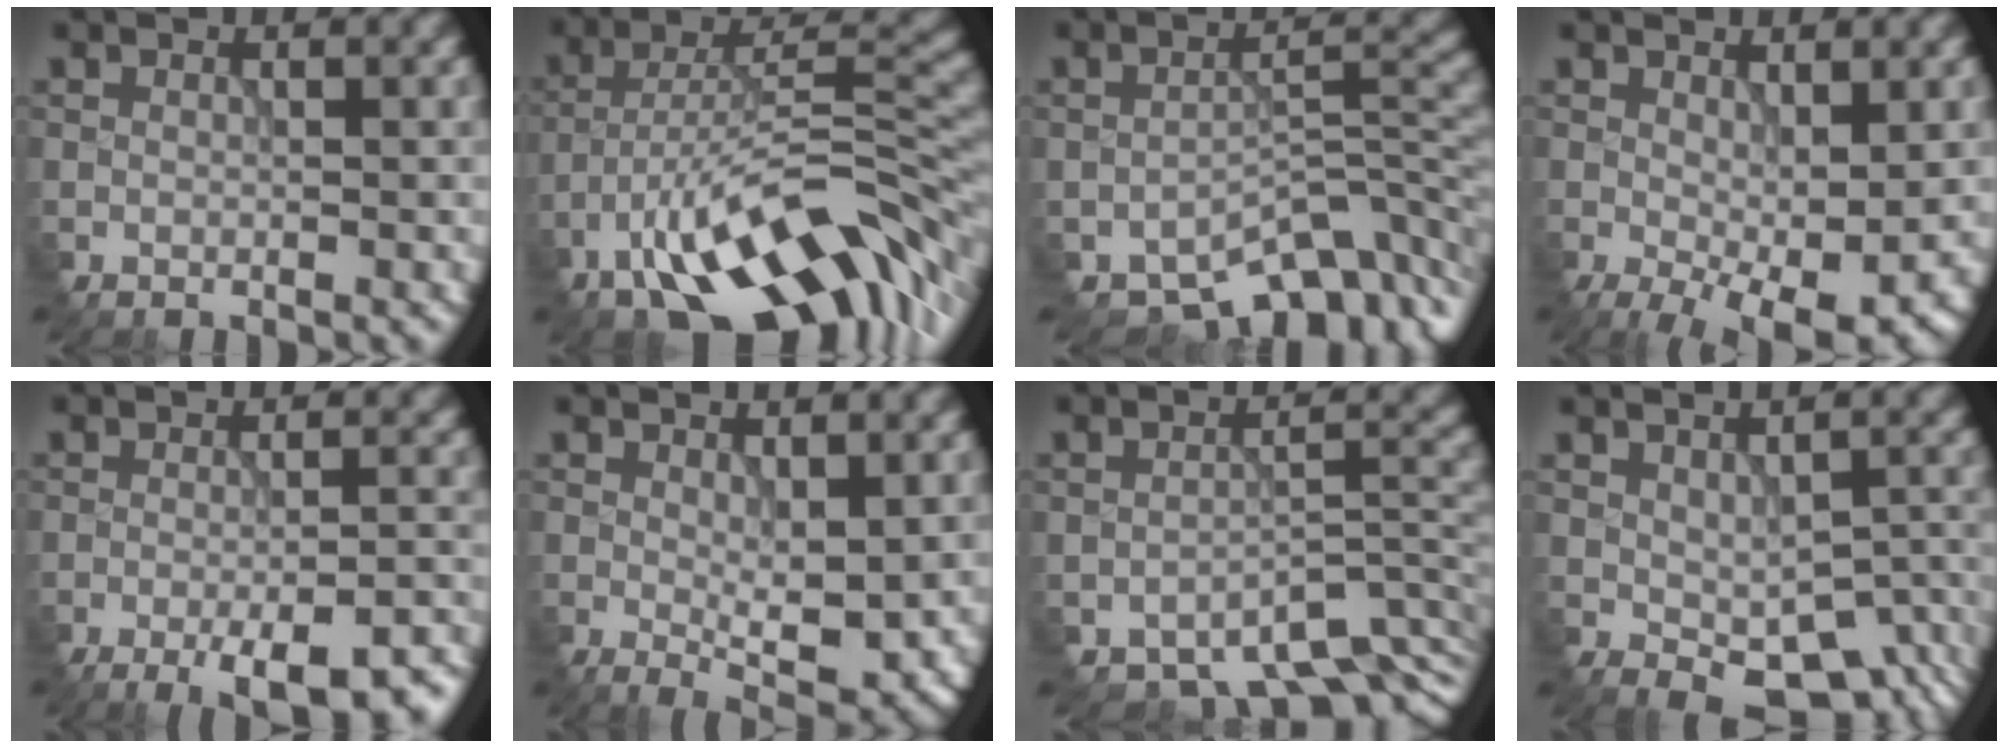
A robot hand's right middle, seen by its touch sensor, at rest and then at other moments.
{"total": 12.9, "force": [-7.8, 4.4, 9.4], "torque": [-0.147, 0.010, -0.144]}
{"total": 8.1, "force": [-6.2, 3.3, 4.0], "torque": [-0.042, -0.011, -0.100]}
{"total": 5.9, "force": [-1.2, 2.5, 5.2], "torque": [-0.089, -0.020, -0.006]}
{"total": 7.9, "force": [-4.8, 2.2, 5.9], "torque": [-0.091, -0.008, -0.065]}
{"total": 4.0, "force": [0.1, 1.6, 3.7], "torque": [-0.062, -0.011, 0.006]}
{"total": 7.1, "force": [-5.6, 2.5, 3.5], "torque": [-0.040, -0.011, -0.088]}
{"total": 6.3, "force": [-2.0, 3.5, 4.8], "torque": [-0.070, -0.023, -0.013]}